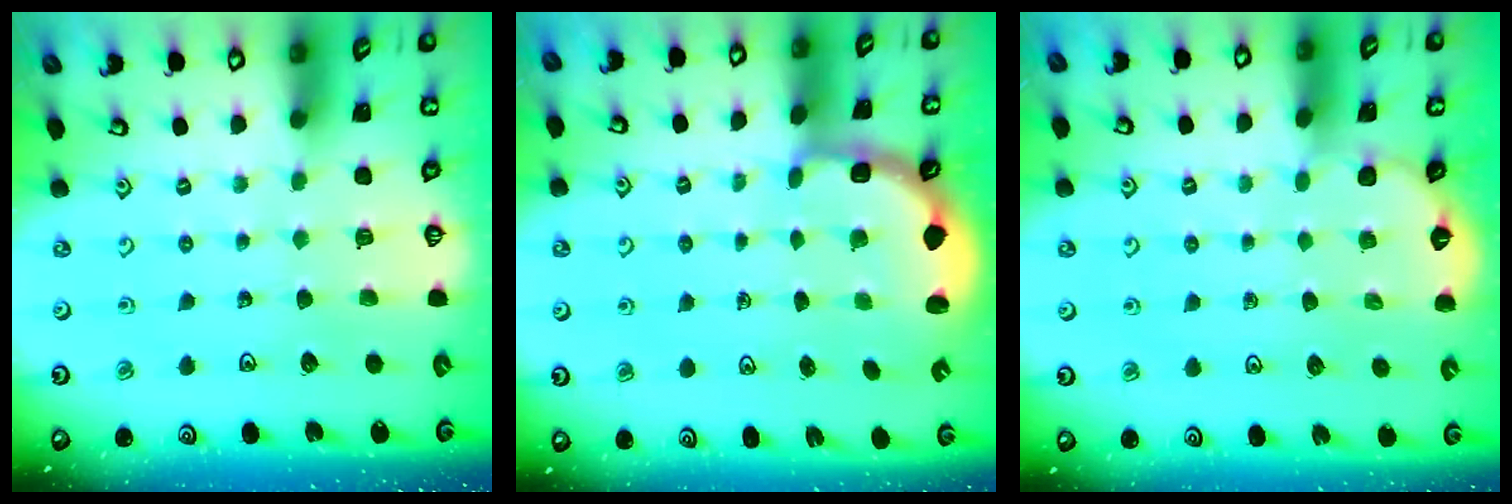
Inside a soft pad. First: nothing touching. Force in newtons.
{"total": 2.9, "press": 2.0, "slide": 2.1}
{"total": 2.0, "press": 2.0, "slide": 0.1}